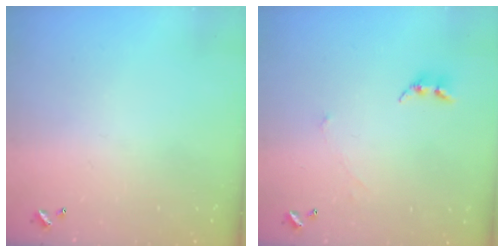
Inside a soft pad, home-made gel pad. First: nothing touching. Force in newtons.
{"total": 0.7, "press": 0.6, "slide": 0.5}